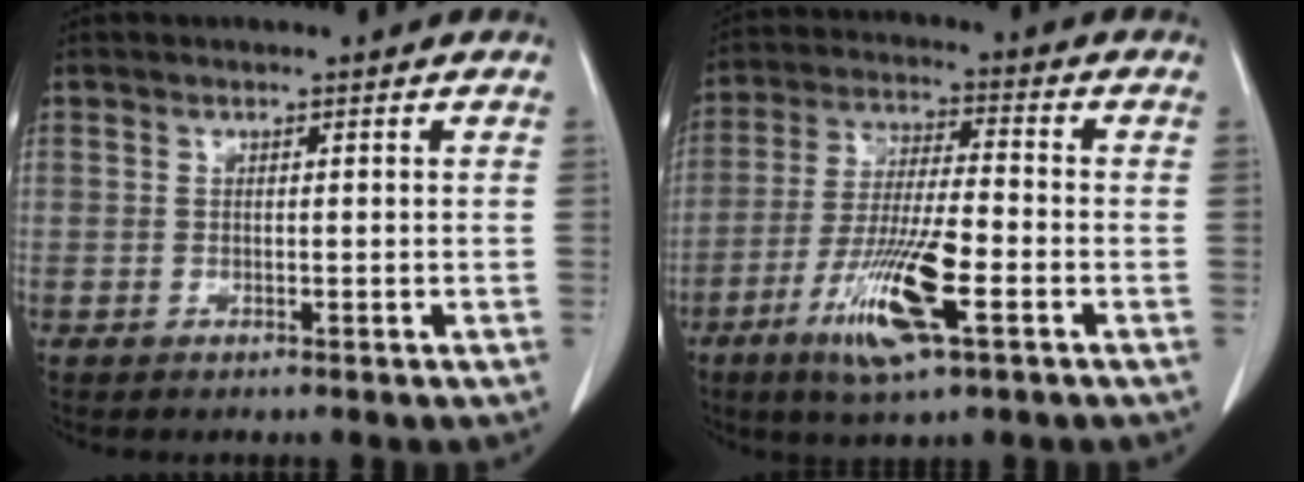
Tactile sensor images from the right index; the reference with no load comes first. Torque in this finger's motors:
{"motor_torque": [1.33, -0.81, 0.33, 0.21]}